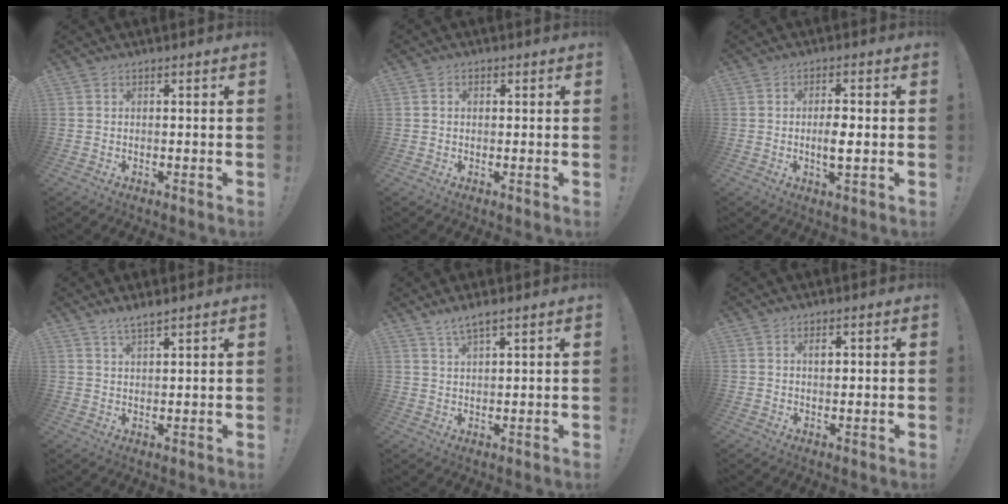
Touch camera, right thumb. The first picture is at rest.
{"total": 1.2, "force": [0.0, 0.9, 0.8], "torque": [-0.015, 0.004, -0.001]}
{"total": 5.1, "force": [-0.7, 1.5, 4.8], "torque": [-0.074, -0.006, -0.016]}
{"total": 3.2, "force": [2.7, 0.1, 1.7], "torque": [-0.037, -0.014, 0.047]}
{"total": 3.8, "force": [2.9, 0.3, 2.5], "torque": [-0.052, -0.012, 0.050]}
{"total": 1.6, "force": [0.5, 0.7, 1.3], "torque": [-0.012, -0.002, 0.004]}